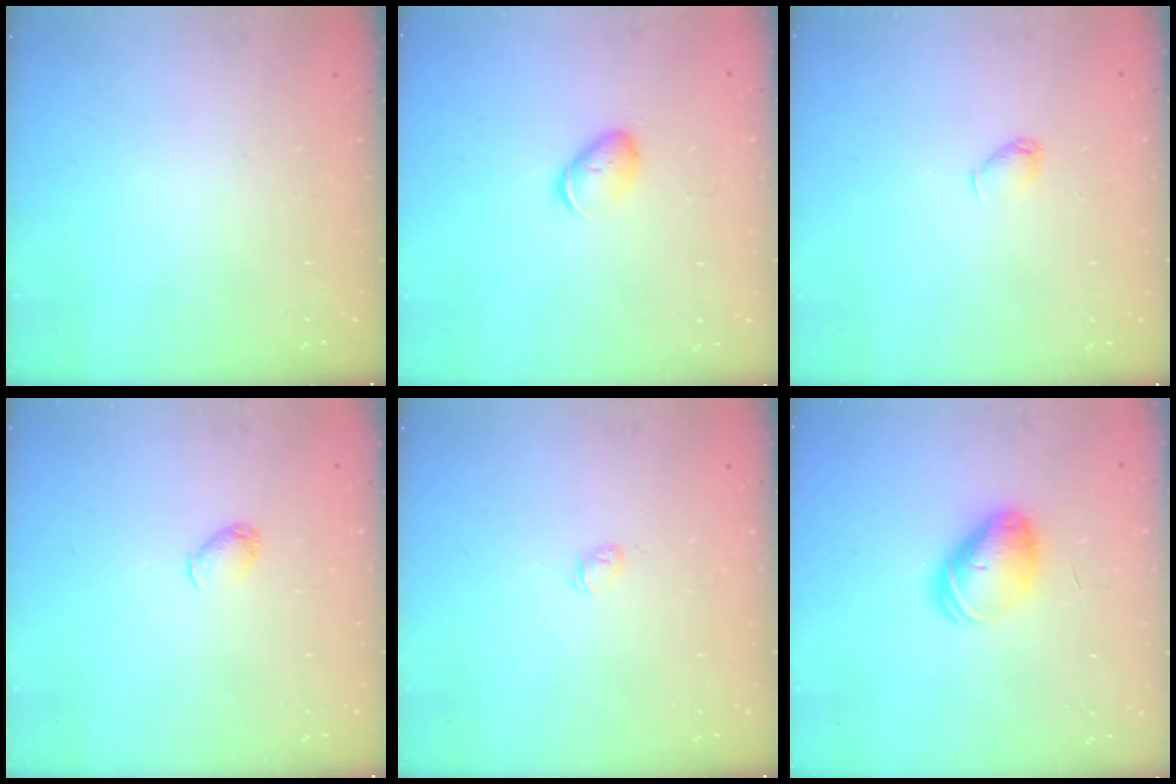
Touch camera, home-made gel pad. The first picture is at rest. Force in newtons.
{"total": 5.8, "press": 5.8, "slide": 0.7}
{"total": 3.1, "press": 3.0, "slide": 0.6}
{"total": 3.8, "press": 3.7, "slide": 0.7}
{"total": 2.6, "press": 2.5, "slide": 0.6}
{"total": 9.0, "press": 8.9, "slide": 1.3}